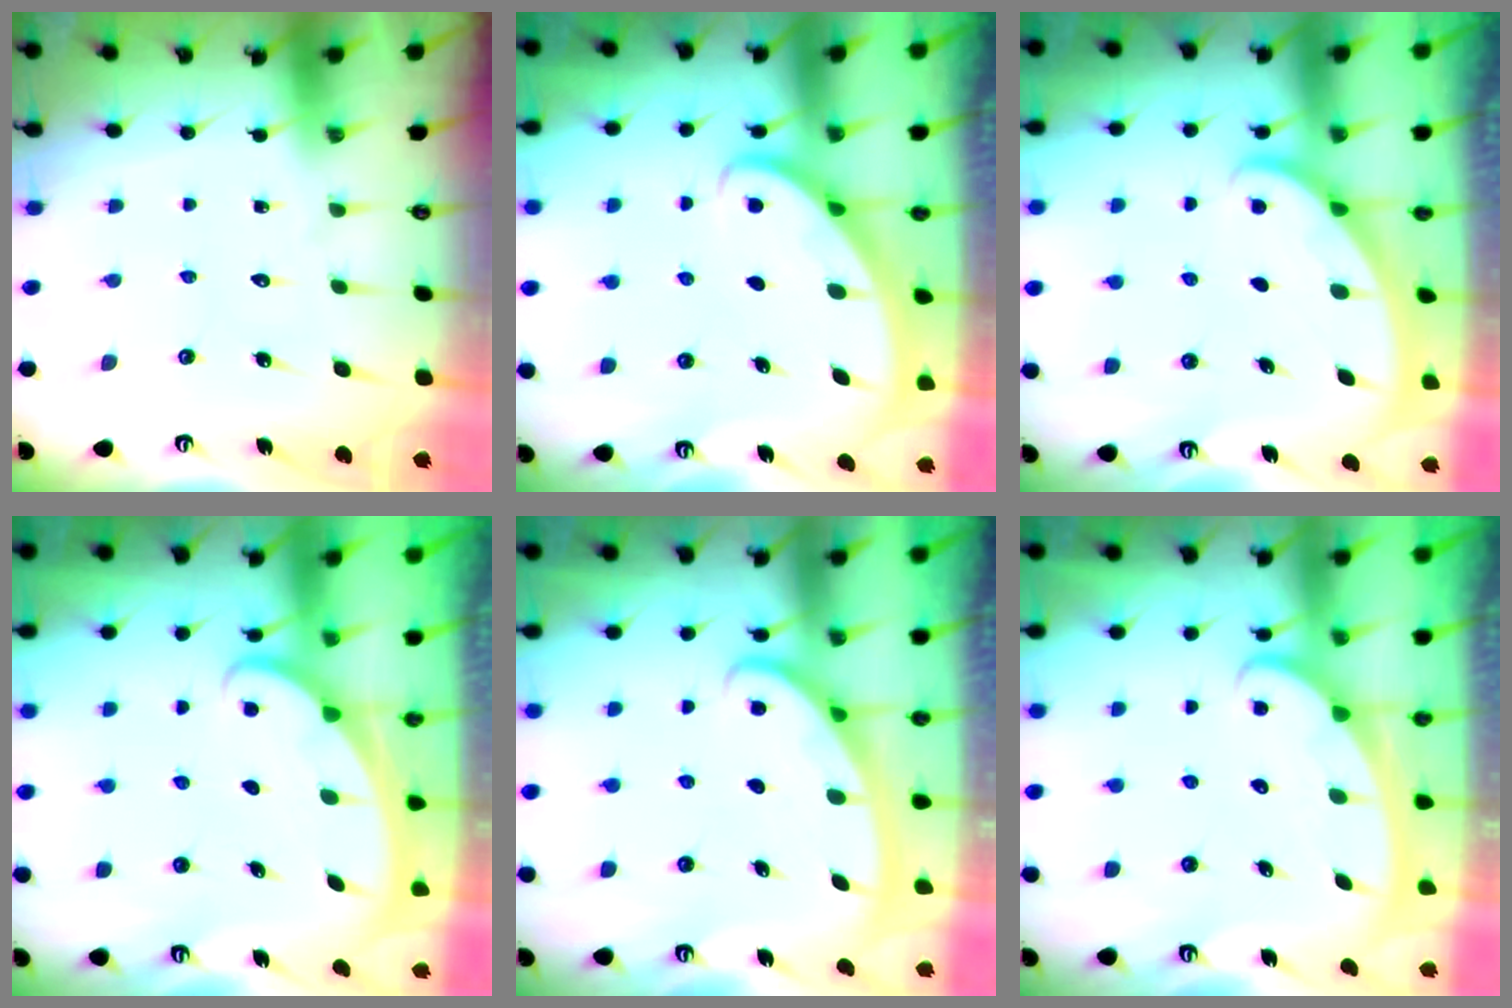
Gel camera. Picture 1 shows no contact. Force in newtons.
{"total": 2.8, "press": 2.8, "slide": 0.2}
{"total": 1.6, "press": 1.6, "slide": 0.0}
{"total": 1.6, "press": 1.6, "slide": 0.1}
{"total": 3.0, "press": 2.9, "slide": 0.4}
{"total": 2.5, "press": 2.4, "slide": 0.4}